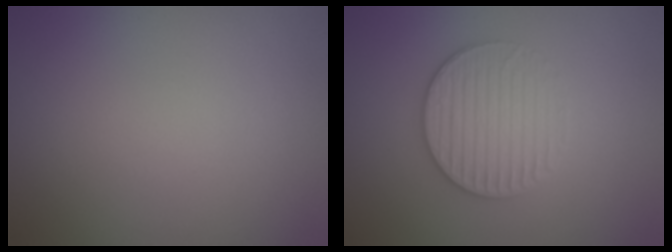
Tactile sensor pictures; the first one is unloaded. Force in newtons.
{"total": 3.6, "press": 3.2, "slide": 1.6}